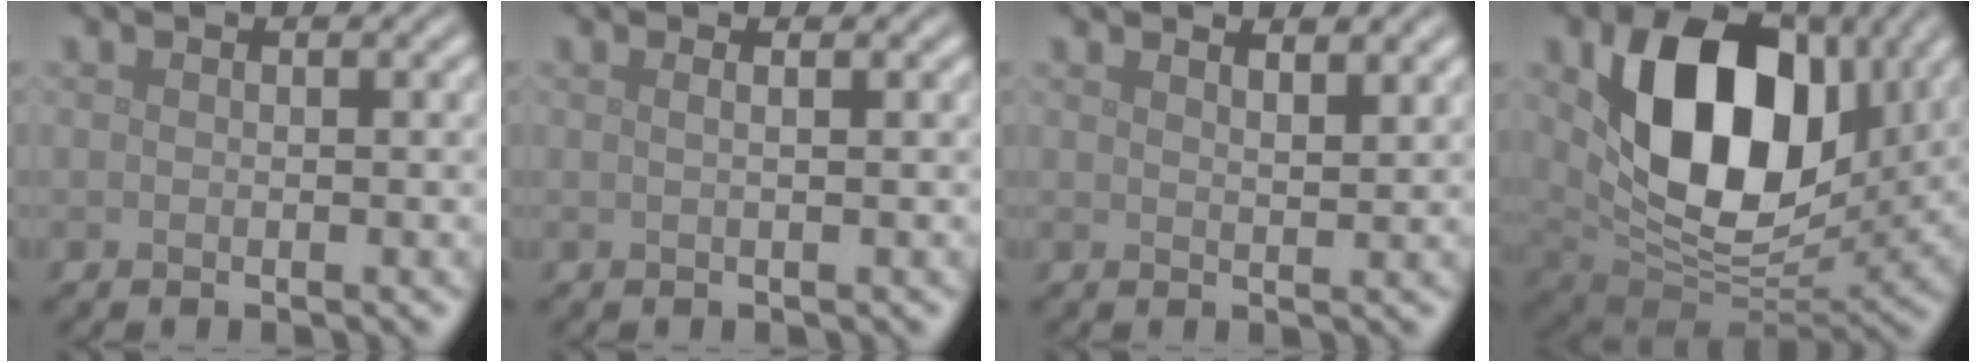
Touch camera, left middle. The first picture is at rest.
{"total": 1.3, "force": [0.5, 0.5, 1.0], "torque": [-0.007, -0.002, -0.006]}
{"total": 2.3, "force": [1.9, 0.6, 1.1], "torque": [-0.004, 0.006, 0.018]}
{"total": 13.4, "force": [3.6, 8.8, 9.5], "torque": [-0.159, -0.013, 0.065]}